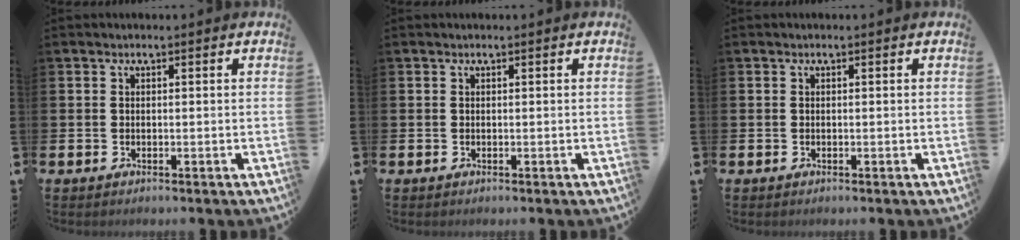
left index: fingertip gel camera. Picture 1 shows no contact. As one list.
[{"total": 0.0}, {"total": 0.0}]